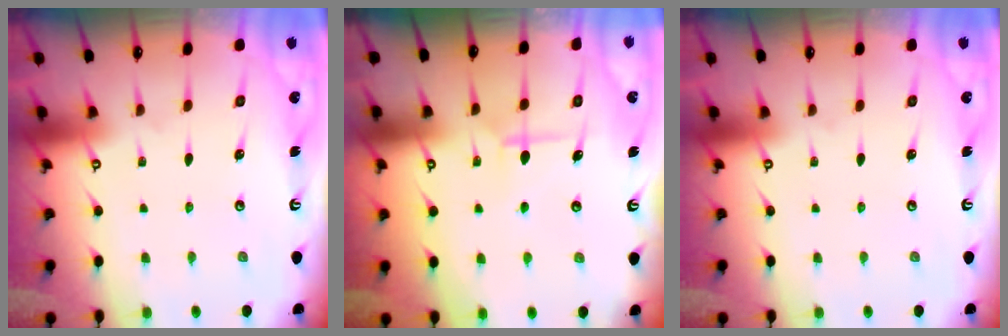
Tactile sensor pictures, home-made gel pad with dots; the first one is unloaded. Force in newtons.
{"total": 7.1, "press": 7.1, "slide": 0.2}
{"total": 0.0}